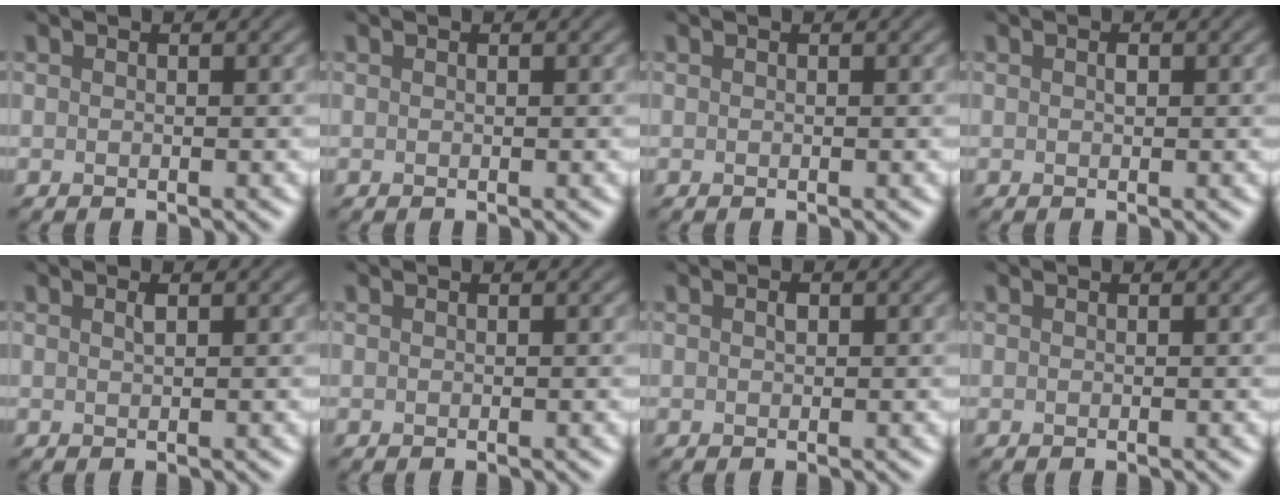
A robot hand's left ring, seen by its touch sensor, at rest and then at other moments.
{"total": 0.0}
{"total": 0.0}
{"total": 0.5, "force": [0.1, 0.3, 0.4], "torque": [-0.007, 0.000, 0.001]}
{"total": 0.7, "force": [0.3, 0.2, 0.6], "torque": [-0.011, 0.002, 0.005]}
{"total": 0.0}
{"total": 0.6, "force": [0.2, 0.4, 0.4], "torque": [-0.008, 0.001, 0.001]}
{"total": 0.0}